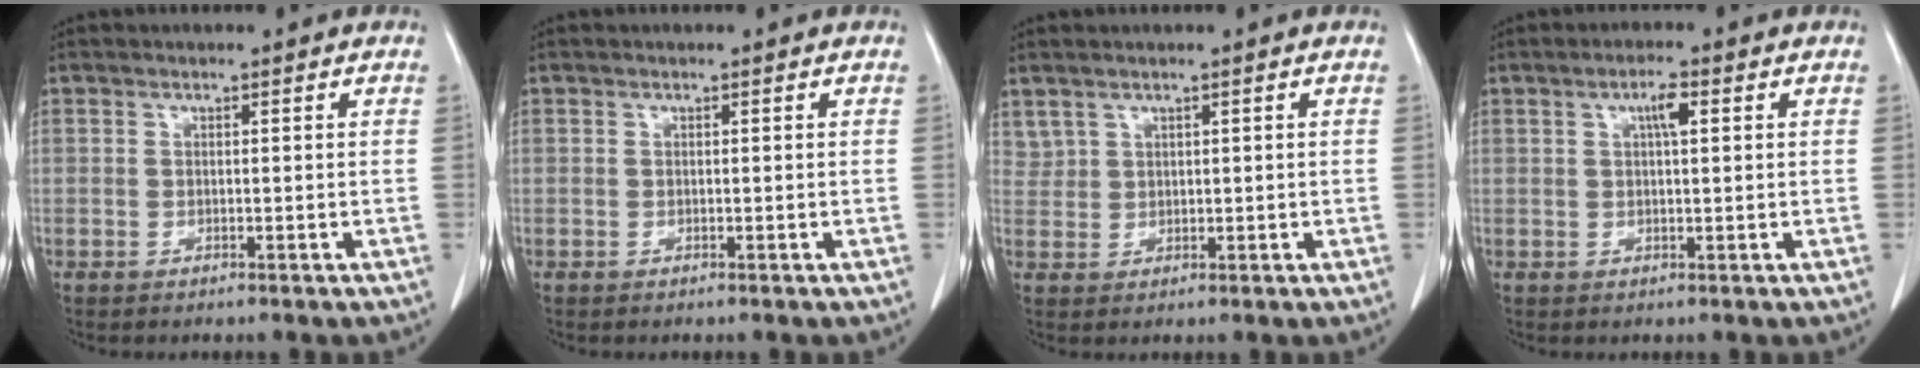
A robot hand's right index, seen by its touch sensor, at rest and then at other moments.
{"total": 0.0}
{"total": 2.3, "force": [1.9, 1.4, 0.3], "torque": [0.000, 0.004, 0.041]}
{"total": 3.1, "force": [1.1, 0.6, 2.9], "torque": [-0.051, 0.003, 0.017]}